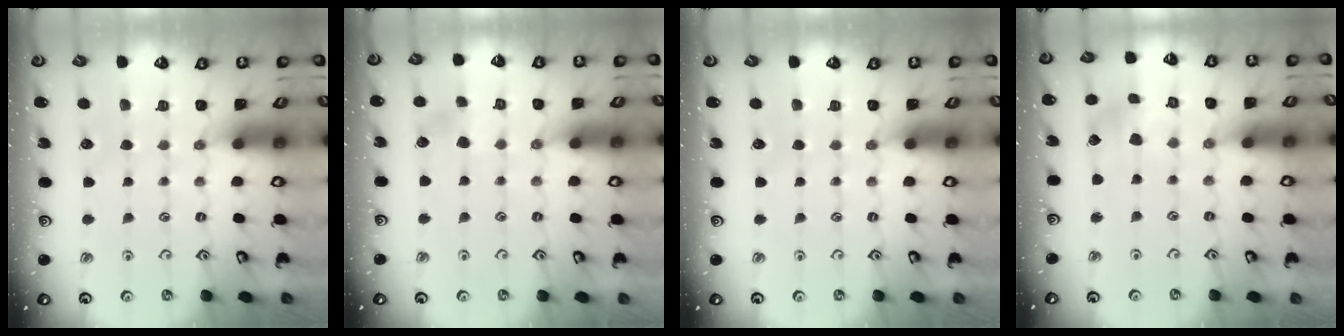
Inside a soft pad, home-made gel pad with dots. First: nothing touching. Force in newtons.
{"total": 3.9, "press": 3.9, "slide": 0.6}
{"total": 0.0}
{"total": 3.5, "press": 3.5, "slide": 0.5}